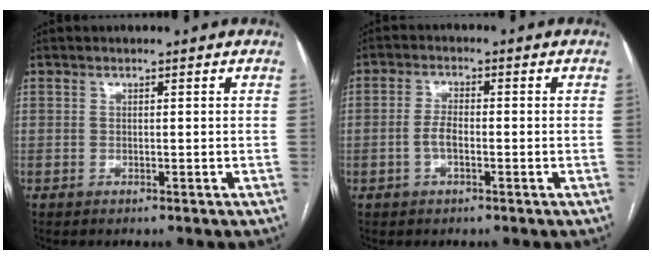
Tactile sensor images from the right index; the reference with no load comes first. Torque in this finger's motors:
{"motor_torque": [-0.05, -0.18, 0.04, 0.02]}